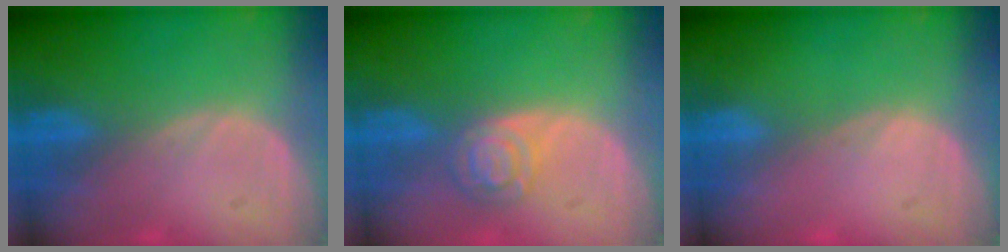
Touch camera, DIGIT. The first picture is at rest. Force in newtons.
{"total": 5.1, "press": 4.4, "slide": 2.5}
{"total": 0.0}